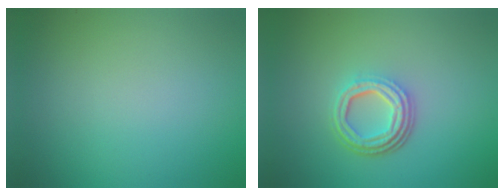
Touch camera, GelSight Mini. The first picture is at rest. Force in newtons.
{"total": 4.5, "press": 3.2, "slide": 3.1}